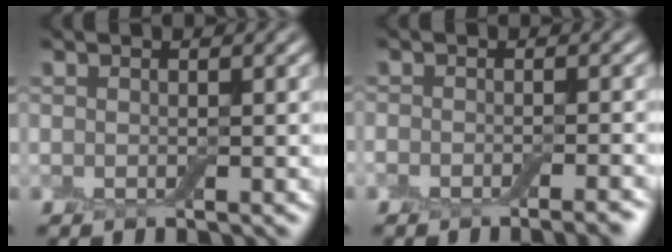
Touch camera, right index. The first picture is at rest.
{"total": 3.3, "force": [-2.5, 0.7, 2.0], "torque": [-0.029, 0.002, -0.033]}